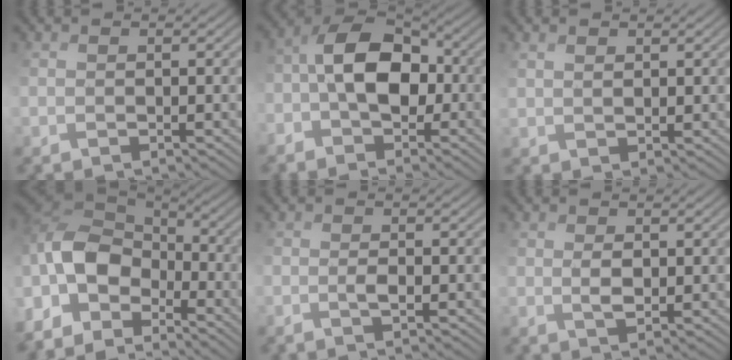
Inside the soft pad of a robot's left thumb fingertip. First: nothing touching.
{"total": 8.0, "force": [-1.1, 4.4, 6.6], "torque": [-0.133, 0.015, -0.030]}
{"total": 2.2, "force": [2.2, 0.4, 0.1], "torque": [-0.004, 0.008, 0.048]}
{"total": 10.6, "force": [-3.1, 5.6, 8.4], "torque": [-0.191, 0.008, -0.071]}
{"total": 1.5, "force": [-0.3, -0.1, 1.4], "torque": [-0.026, 0.009, -0.003]}
{"total": 1.9, "force": [1.0, 0.6, 1.5], "torque": [-0.034, 0.006, 0.025]}